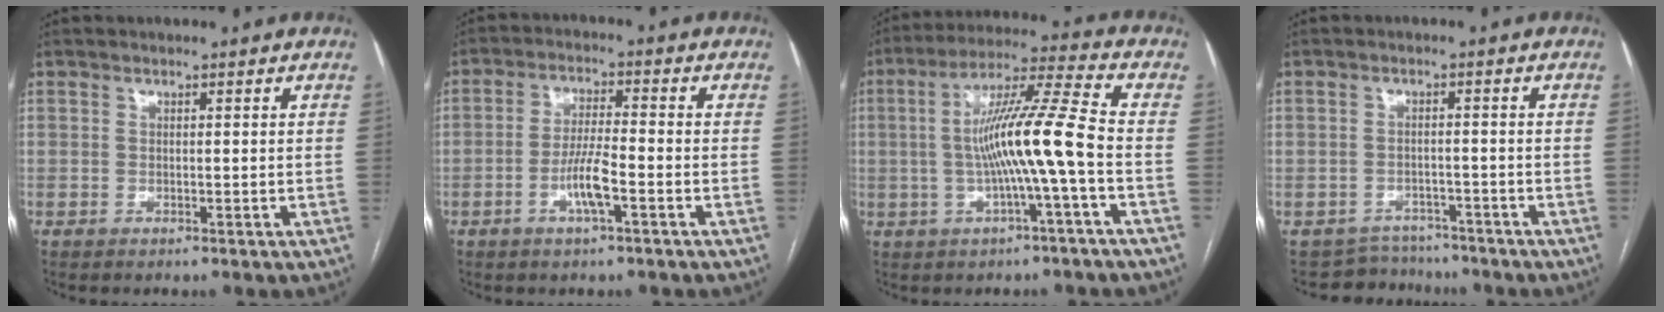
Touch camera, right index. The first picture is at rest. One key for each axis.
{"total": 5.8, "fx": -2.3, "fy": 0.7, "fz": 5.3, "tx": -0.108, "ty": 0.001, "tz": -0.043}
{"total": 11.9, "fx": -1.6, "fy": -0.8, "fz": 11.7, "tx": -0.213, "ty": 0.017, "tz": -0.031}
{"total": 4.6, "fx": -4.0, "fy": 1.8, "fz": -1.4, "tx": 0.022, "ty": 0.018, "tz": -0.060}